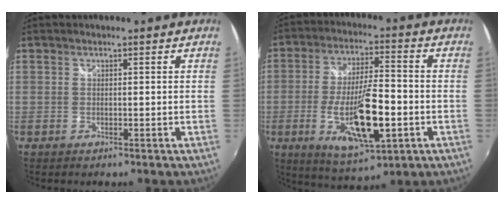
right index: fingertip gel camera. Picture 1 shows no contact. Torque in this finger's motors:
{"motor_torque": [1.18, -0.96, 0.95, 0.21]}